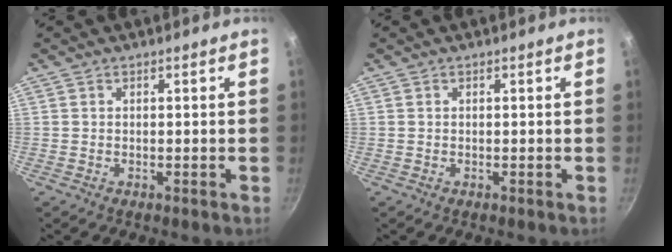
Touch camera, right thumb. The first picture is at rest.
{"total": 0.0}